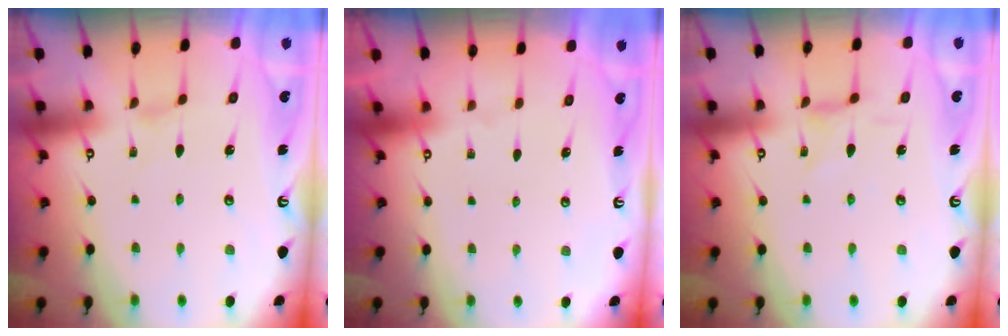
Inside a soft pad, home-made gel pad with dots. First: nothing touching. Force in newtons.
{"total": 0.0}
{"total": 1.1, "press": 1.0, "slide": 0.3}